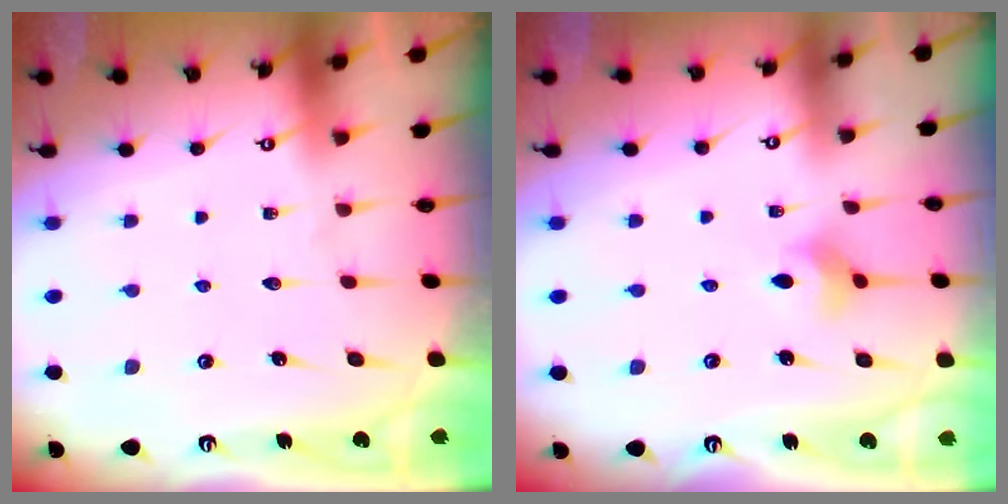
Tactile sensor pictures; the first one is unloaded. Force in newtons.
{"total": 4.3, "press": 4.3, "slide": 0.5}